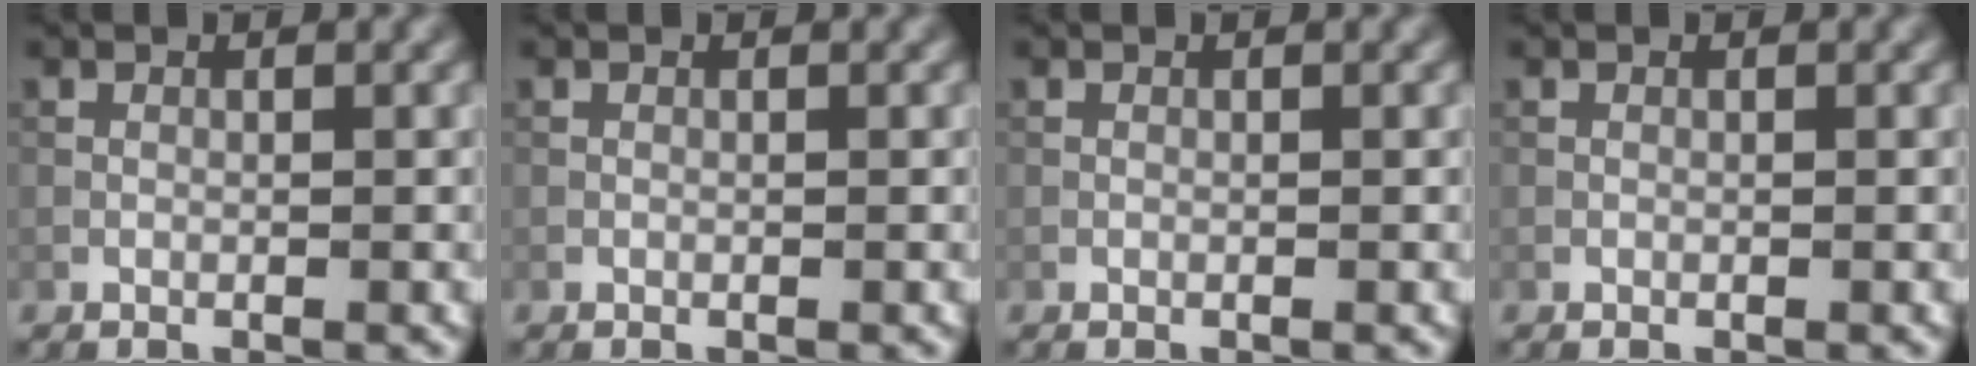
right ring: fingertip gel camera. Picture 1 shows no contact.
{"total": 0.0}
{"total": 0.0}
{"total": 0.0}